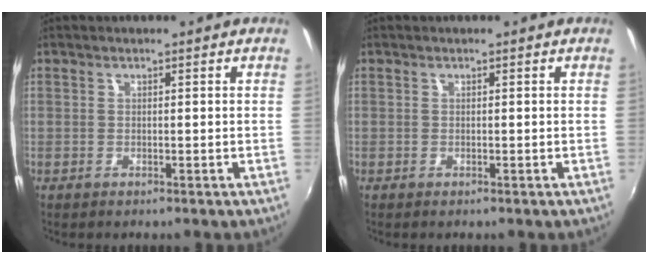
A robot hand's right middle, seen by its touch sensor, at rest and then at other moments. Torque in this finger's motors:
{"motor_torque": [0.09, -0.19, 0.02, -0.01]}